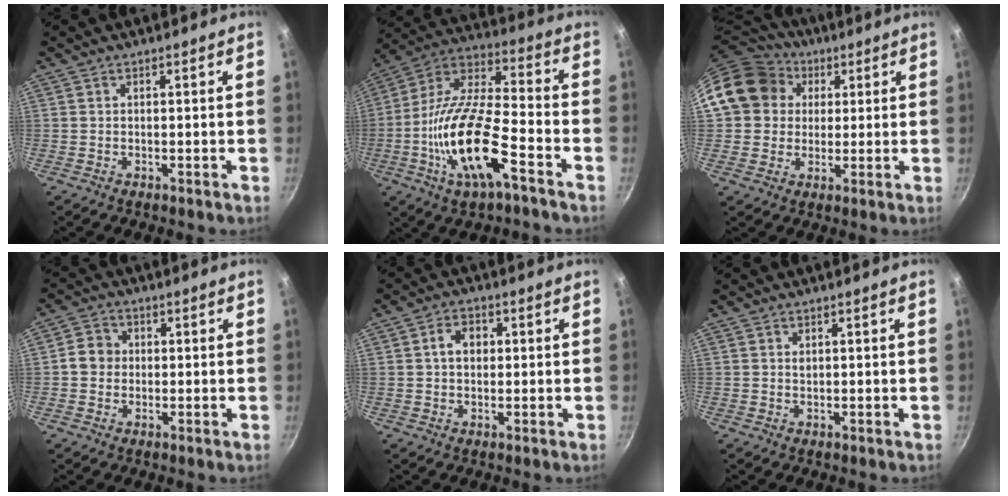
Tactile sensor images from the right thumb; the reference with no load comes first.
{"total": 19.1, "force": [-7.3, 6.5, 16.4], "torque": [-0.313, 0.037, -0.153]}
{"total": 15.0, "force": [3.7, 13.2, 6.1], "torque": [-0.091, 0.026, 0.057]}
{"total": 4.5, "force": [-0.1, 4.1, 1.8], "torque": [-0.011, 0.008, -0.013]}
{"total": 4.6, "force": [0.6, 3.5, 2.9], "torque": [-0.031, 0.009, 0.004]}
{"total": 0.7, "force": [0.3, 0.5, 0.4], "torque": [-0.006, -0.001, 0.005]}